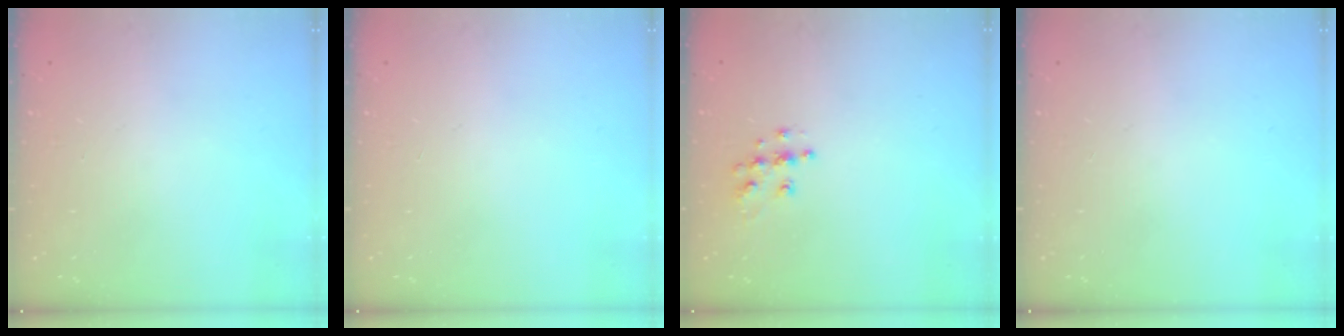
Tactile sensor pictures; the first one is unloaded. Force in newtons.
{"total": 0.0}
{"total": 7.8, "press": 7.8, "slide": 0.2}
{"total": 0.0}